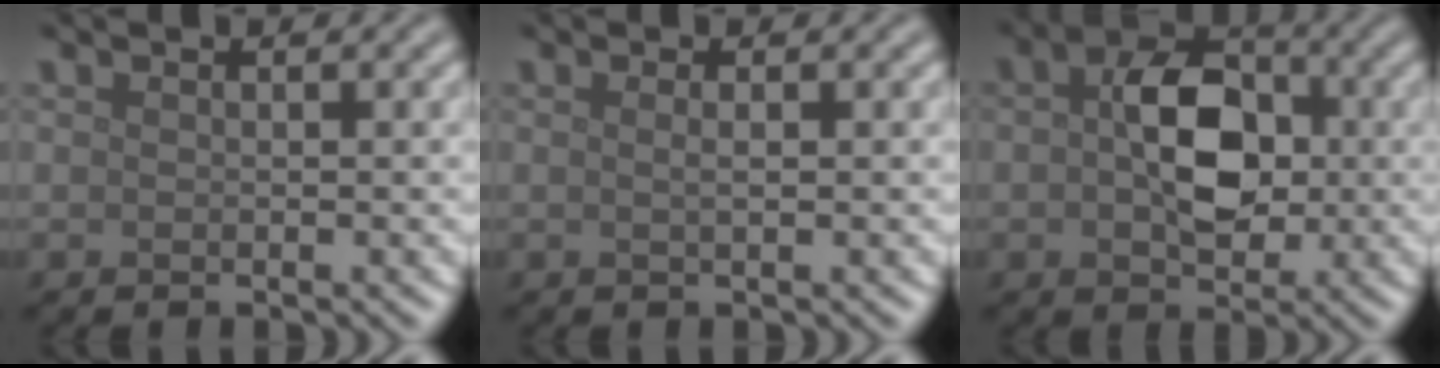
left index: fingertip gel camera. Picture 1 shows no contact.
{"total": 0.9, "force": [0.1, 0.2, 0.8], "torque": [-0.012, 0.004, -0.001]}
{"total": 7.0, "force": [0.3, 4.5, 5.3], "torque": [-0.091, 0.005, -0.001]}